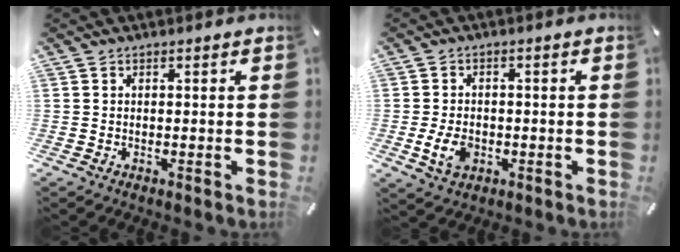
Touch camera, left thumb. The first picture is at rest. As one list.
[{"total": 5.8, "force": [-1.5, 4.1, 3.8], "torque": [-0.082, -0.002, -0.031]}]